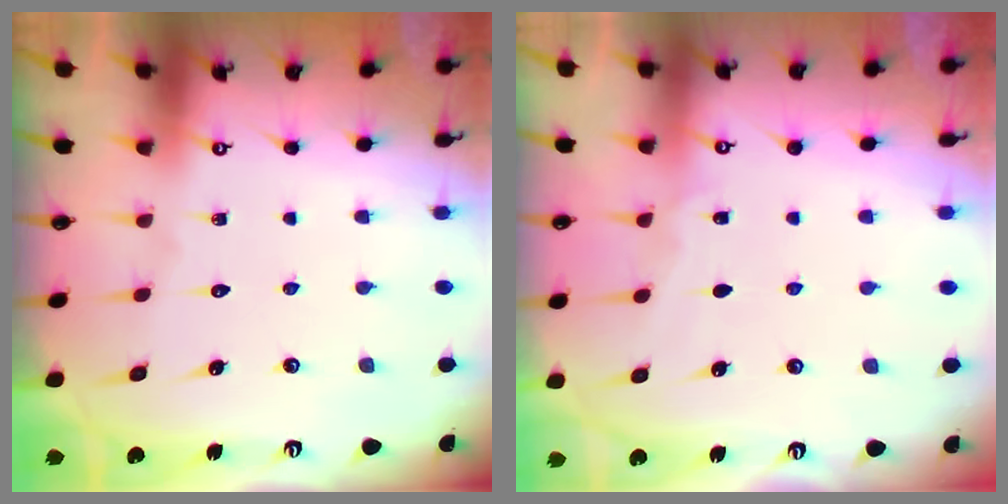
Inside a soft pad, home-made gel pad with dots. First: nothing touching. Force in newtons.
{"total": 2.8, "press": 2.8, "slide": 0.3}